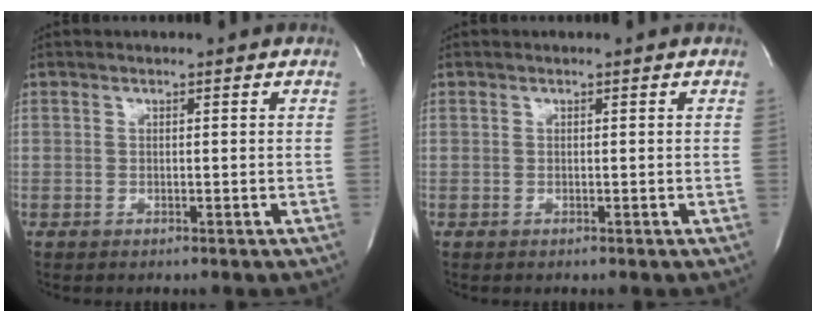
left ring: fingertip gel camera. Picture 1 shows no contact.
{"total": 0.0}